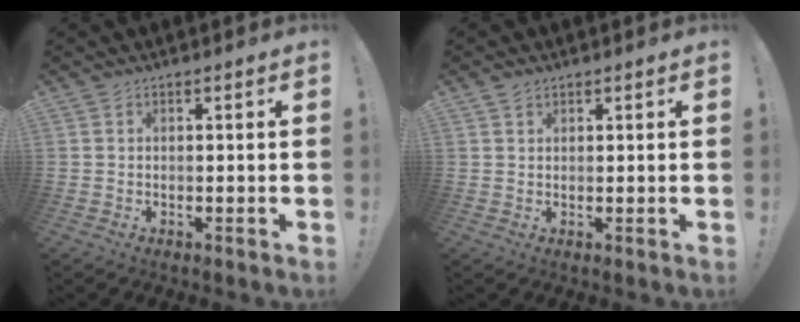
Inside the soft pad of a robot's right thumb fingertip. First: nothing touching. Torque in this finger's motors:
{"motor_torque": [-0.04, 0.18, 0.04, -0.14, 0.00]}